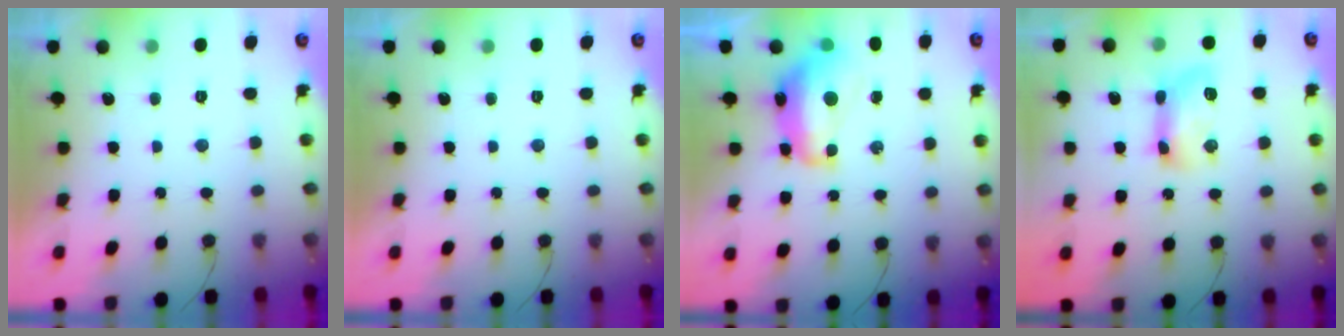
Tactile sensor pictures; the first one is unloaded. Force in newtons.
{"total": 0.0}
{"total": 13.6, "press": 13.6, "slide": 1.0}
{"total": 9.7, "press": 9.7, "slide": 0.8}